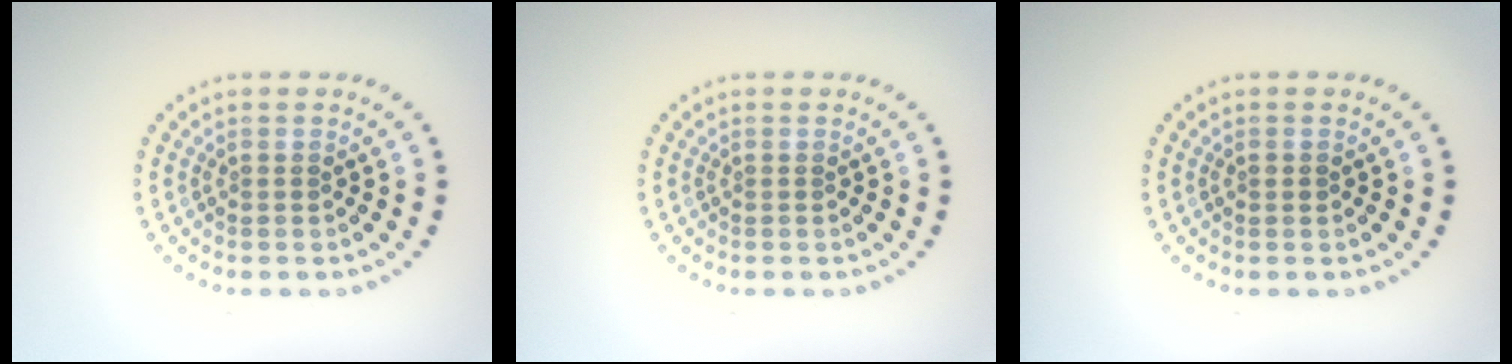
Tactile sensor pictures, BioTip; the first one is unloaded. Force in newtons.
{"total": 0.0}
{"total": 0.6, "press": 0.6, "slide": 0.1}